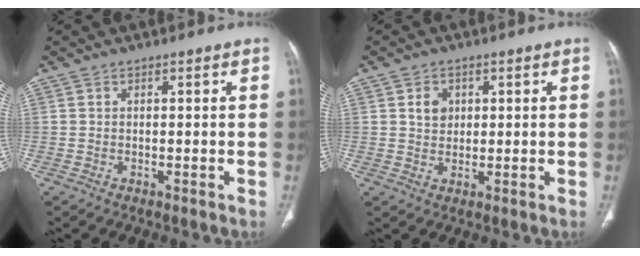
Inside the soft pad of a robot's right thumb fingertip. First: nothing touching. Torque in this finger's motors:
{"motor_torque": [-0.86, 0.71, 0.32, -0.05, -0.01]}